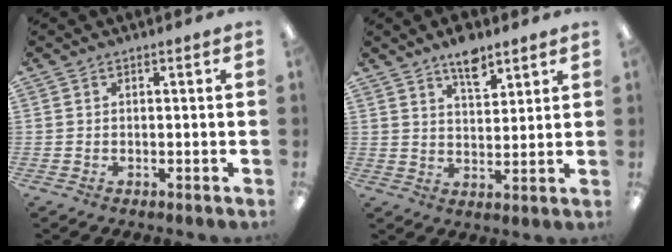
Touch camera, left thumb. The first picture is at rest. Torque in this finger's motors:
{"motor_torque": [0.60, 0.26, 0.40, -0.50, 0.01]}